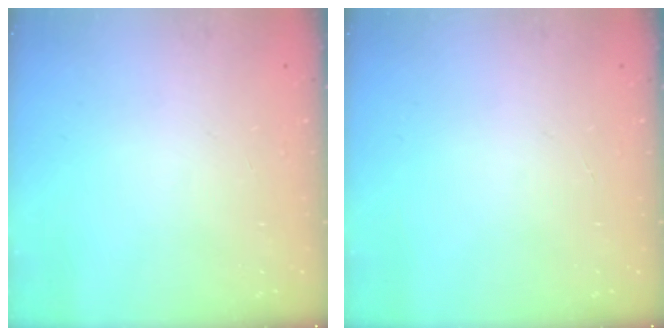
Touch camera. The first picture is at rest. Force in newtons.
{"total": 0.0}